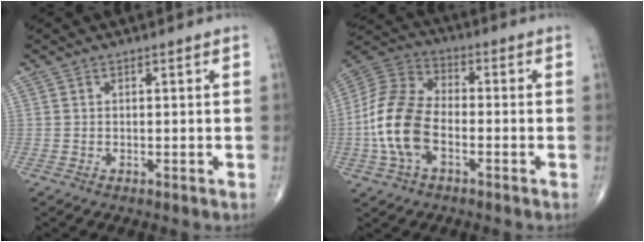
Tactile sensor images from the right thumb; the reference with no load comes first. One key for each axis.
{"total": 13.8, "fx": -3.3, "fy": 8.1, "fz": 10.7, "tx": -0.223, "ty": 0.030, "tz": -0.071}